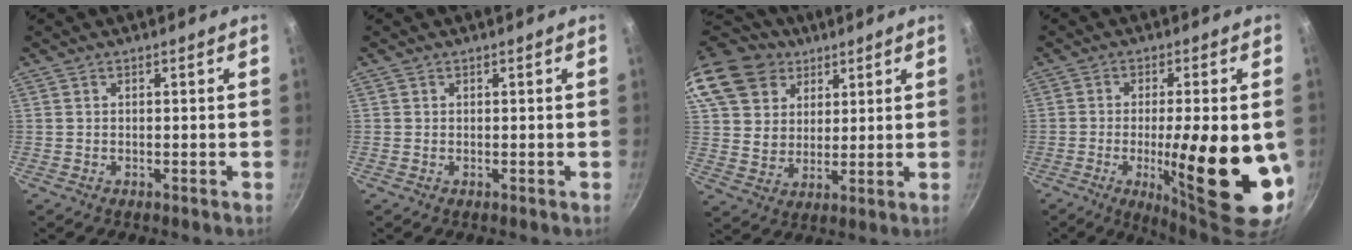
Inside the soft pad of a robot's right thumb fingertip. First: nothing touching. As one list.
[{"total": 0.0}, {"total": 16.9, "force": [9.5, 12.6, 5.9], "torque": [-0.103, -0.006, 0.178]}, {"total": 19.2, "force": [-3.5, 4.6, 18.3], "torque": [-0.251, -0.003, -0.042]}]